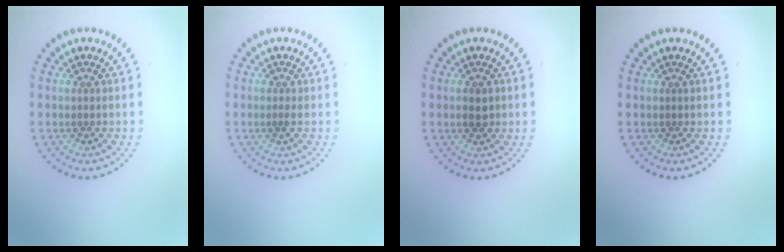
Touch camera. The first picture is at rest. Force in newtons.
{"total": 0.6, "press": 0.6, "slide": 0.3}
{"total": 1.6, "press": 1.6, "slide": 0.1}
{"total": 0.0}